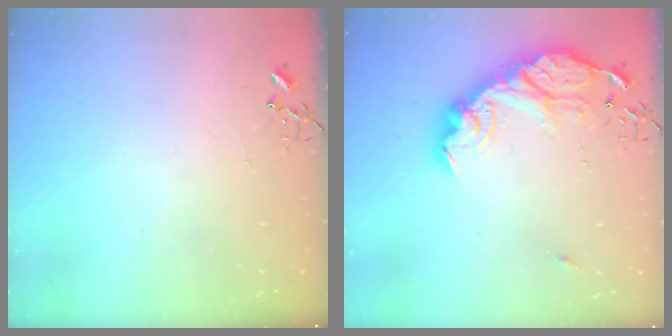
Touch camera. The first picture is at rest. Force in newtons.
{"total": 17.8, "press": 17.8, "slide": 1.3}